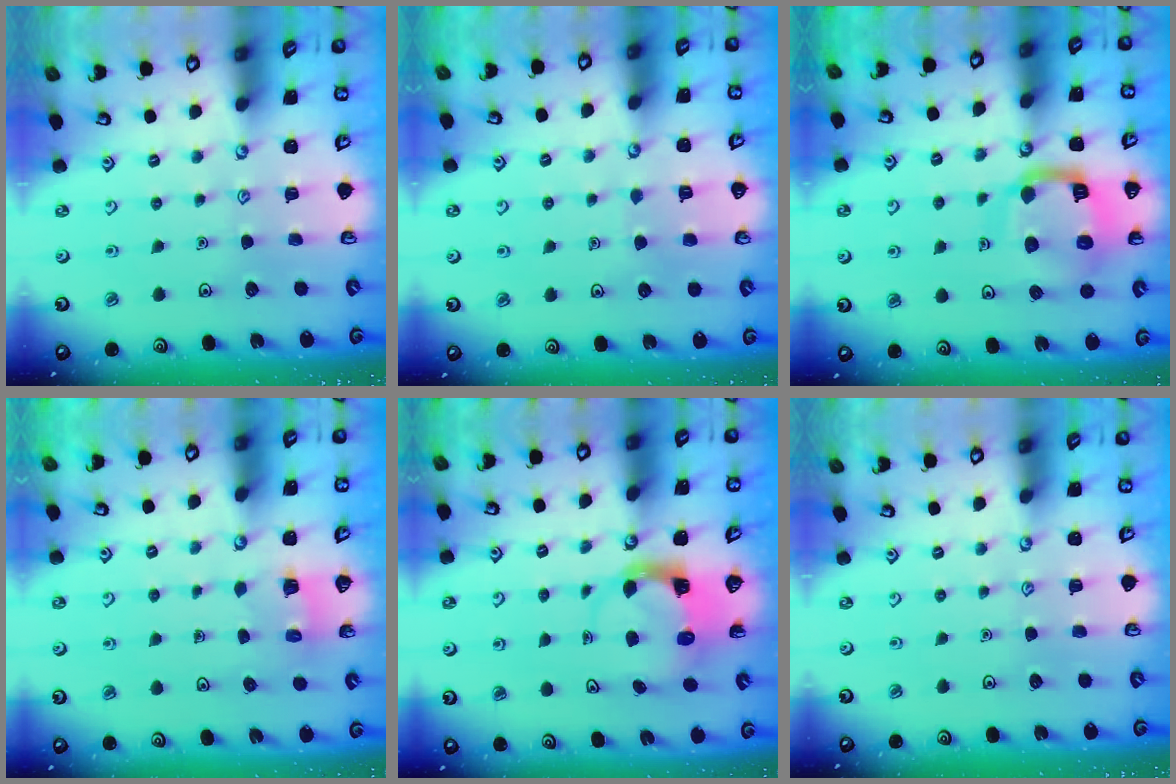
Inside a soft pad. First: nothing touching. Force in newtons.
{"total": 3.5, "press": 3.5, "slide": 0.2}
{"total": 13.8, "press": 13.7, "slide": 1.7}
{"total": 3.3, "press": 3.3, "slide": 0.1}
{"total": 3.7, "press": 3.7, "slide": 0.5}
{"total": 0.0}